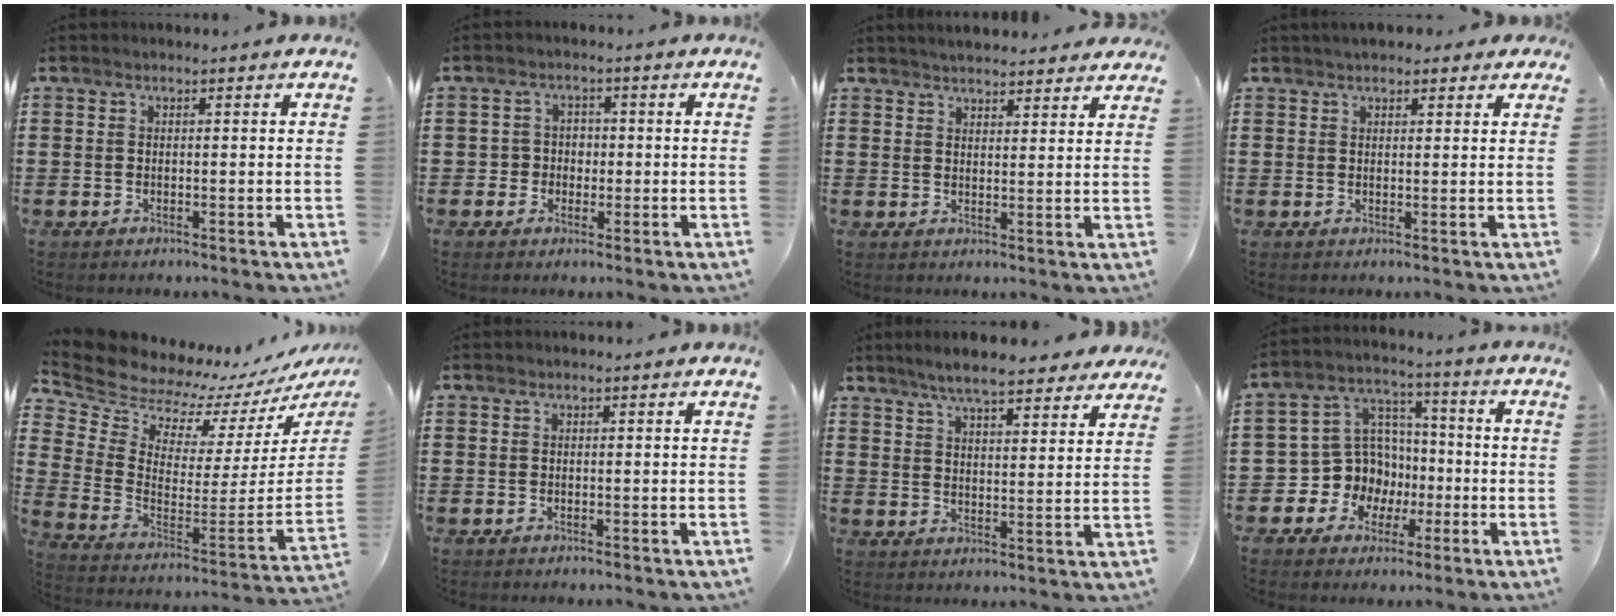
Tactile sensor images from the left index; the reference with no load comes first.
{"total": 3.4, "force": [-0.8, 3.1, 1.0], "torque": [-0.033, 0.007, -0.022]}
{"total": 3.0, "force": [3.0, 0.2, 0.2], "torque": [-0.012, -0.007, 0.057]}
{"total": 2.5, "force": [2.1, 1.1, 0.7], "torque": [-0.012, 0.002, 0.037]}
{"total": 6.9, "force": [6.8, 1.5, 0.0], "torque": [-0.053, -0.080, 0.117]}
{"total": 0.0}
{"total": 7.0, "force": [6.2, 0.7, 3.1], "torque": [-0.081, -0.017, 0.112]}
{"total": 9.5, "force": [-1.7, 9.1, 2.1], "torque": [-0.089, 0.005, -0.024]}